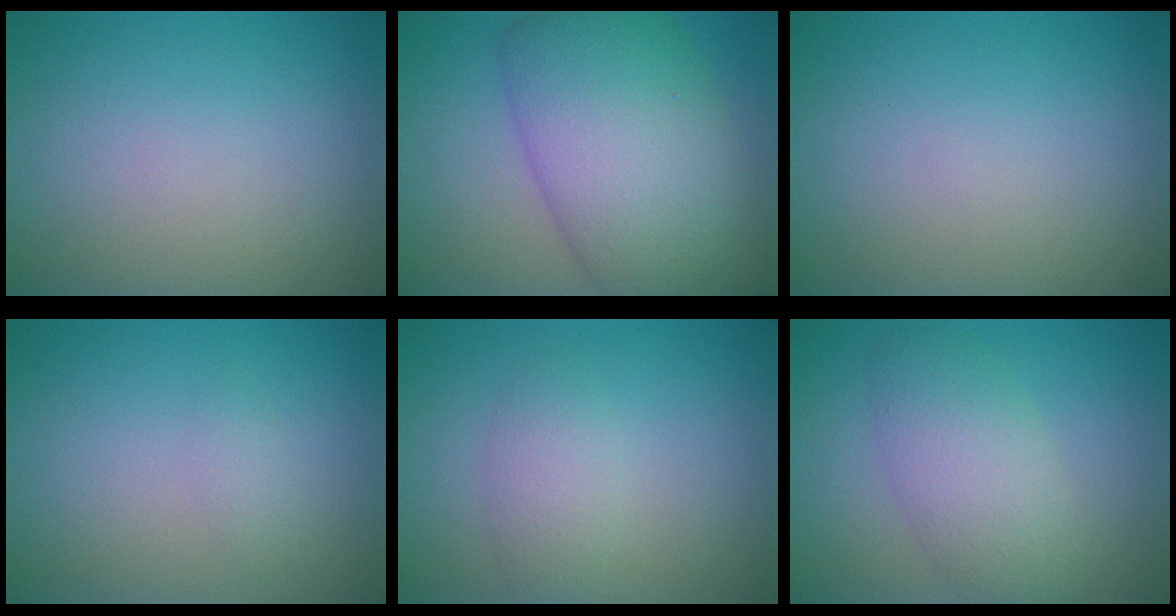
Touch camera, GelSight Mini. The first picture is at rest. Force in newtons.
{"total": 12.3, "press": 12.2, "slide": 0.6}
{"total": 0.0}
{"total": 2.1, "press": 2.1, "slide": 0.2}
{"total": 2.2, "press": 2.1, "slide": 0.1}
{"total": 4.7, "press": 4.7, "slide": 0.3}